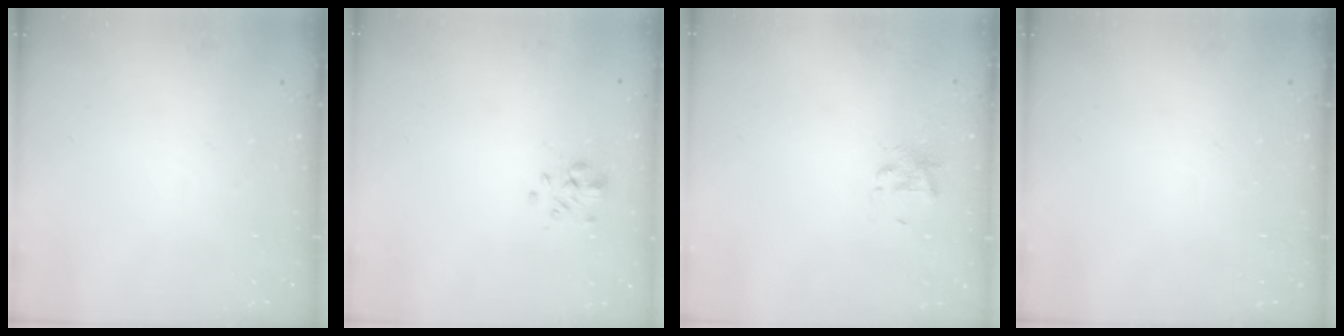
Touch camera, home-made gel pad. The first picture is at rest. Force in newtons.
{"total": 2.4, "press": 2.2, "slide": 1.1}
{"total": 2.8, "press": 2.7, "slide": 0.7}
{"total": 0.0}